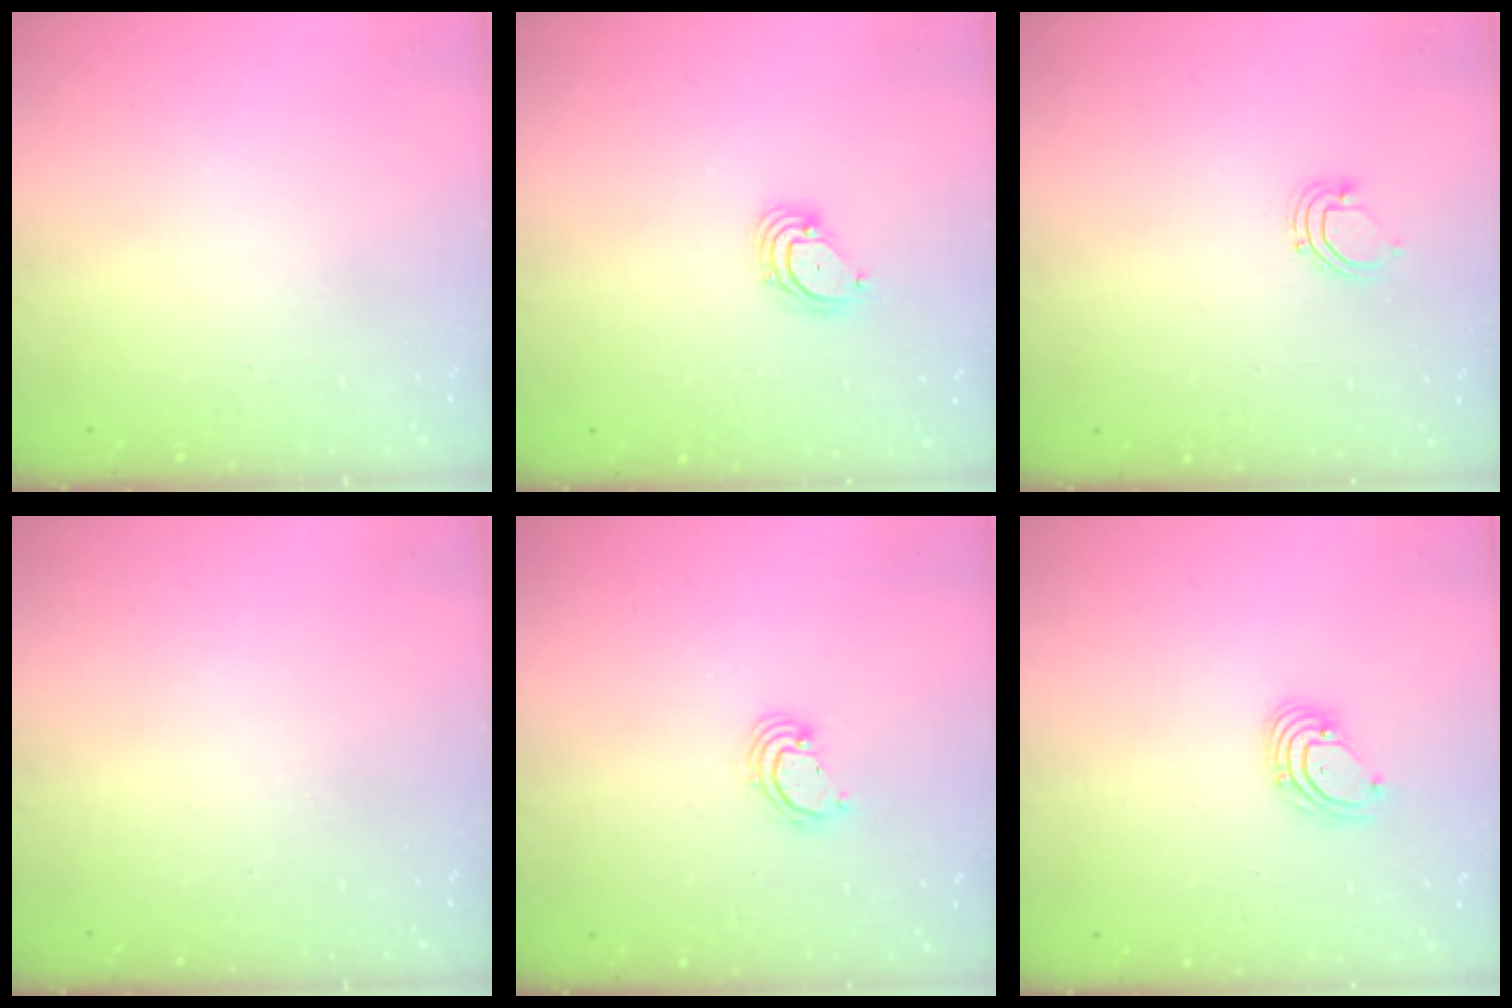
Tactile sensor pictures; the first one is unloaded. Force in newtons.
{"total": 3.6, "press": 3.6, "slide": 0.3}
{"total": 3.4, "press": 3.3, "slide": 0.8}
{"total": 0.0}
{"total": 2.4, "press": 2.4, "slide": 0.1}
{"total": 2.6, "press": 2.6, "slide": 0.1}